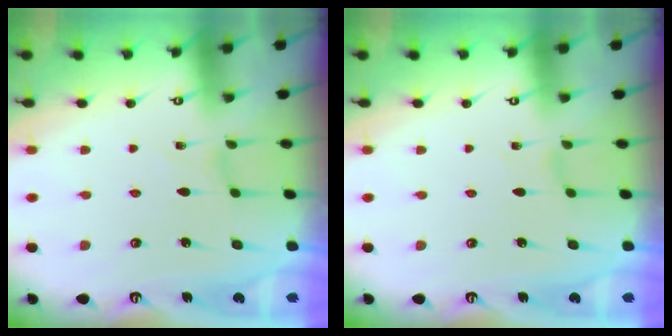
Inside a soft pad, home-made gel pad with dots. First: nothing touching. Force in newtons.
{"total": 0.7, "press": 0.6, "slide": 0.2}